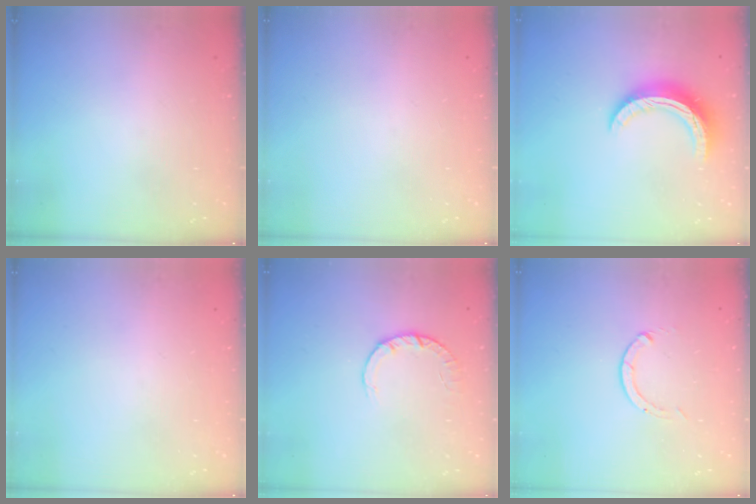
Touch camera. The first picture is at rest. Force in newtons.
{"total": 0.0}
{"total": 12.2, "press": 12.1, "slide": 0.9}
{"total": 0.0}
{"total": 2.8, "press": 2.8, "slide": 0.4}
{"total": 0.0}